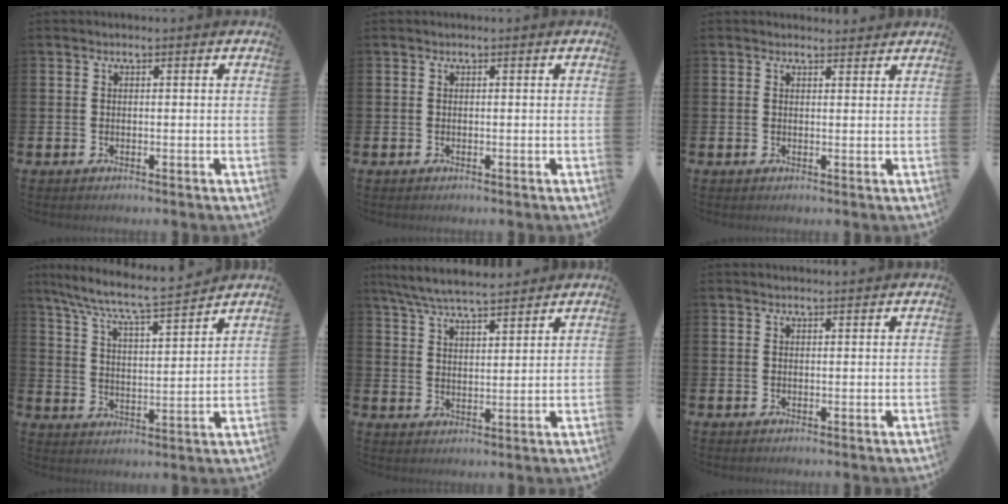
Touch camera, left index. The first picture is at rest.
{"total": 0.0}
{"total": 1.4, "force": [1.3, 0.3, 0.0], "torque": [0.010, -0.005, 0.022]}
{"total": 7.7, "force": [7.2, 0.2, 2.8], "torque": [-0.085, -0.053, 0.122]}
{"total": 6.6, "force": [6.3, 0.7, 2.0], "torque": [-0.061, -0.027, 0.114]}
{"total": 0.9, "force": [0.9, -0.1, 0.1], "torque": [0.007, -0.005, 0.014]}